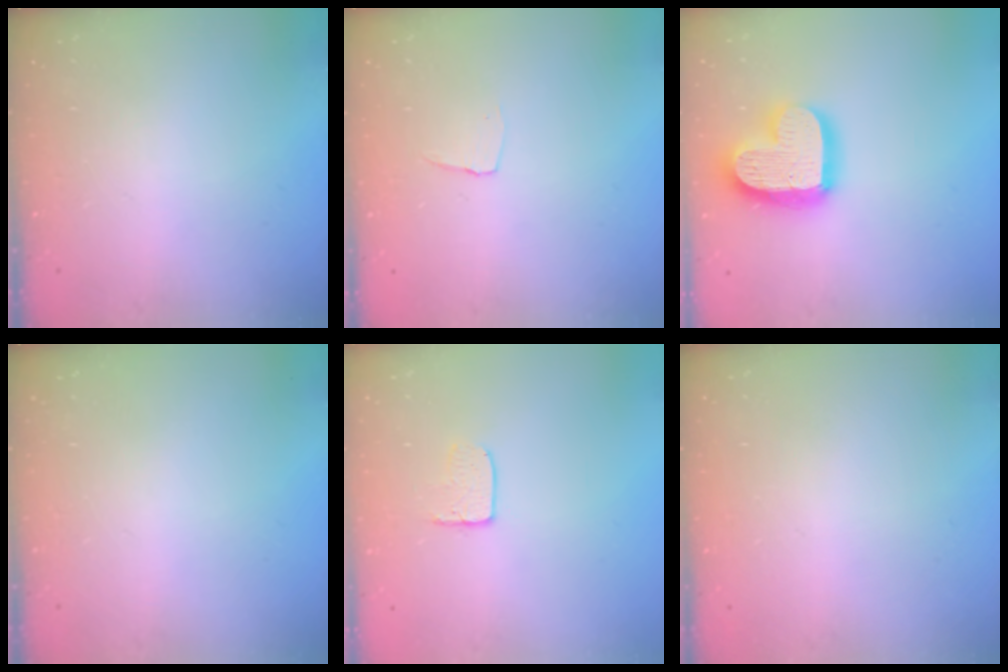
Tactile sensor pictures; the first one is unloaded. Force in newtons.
{"total": 3.6, "press": 3.6, "slide": 0.3}
{"total": 18.6, "press": 18.6, "slide": 1.3}
{"total": 0.0}
{"total": 5.8, "press": 5.8, "slide": 0.4}
{"total": 0.0}